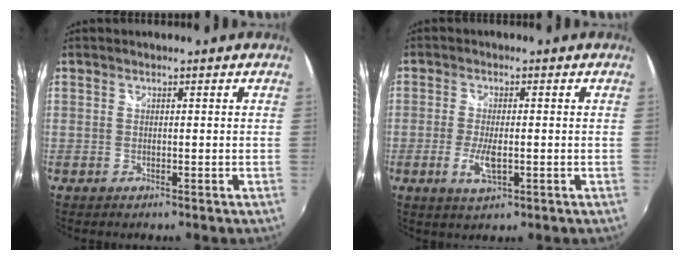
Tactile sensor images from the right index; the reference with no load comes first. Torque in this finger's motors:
{"motor_torque": [-0.12, -0.05, 0.04, 0.01]}